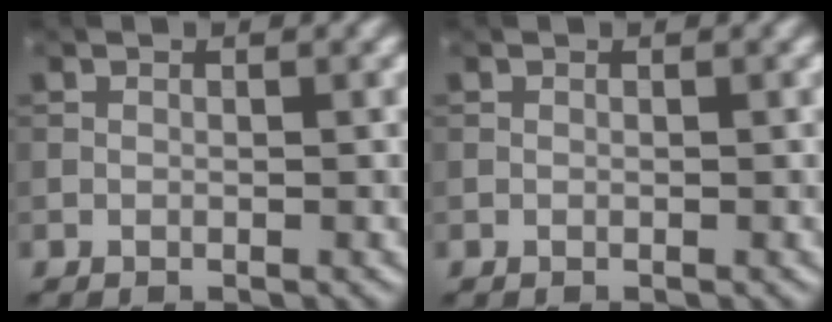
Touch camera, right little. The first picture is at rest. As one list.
[{"total": 0.0}]